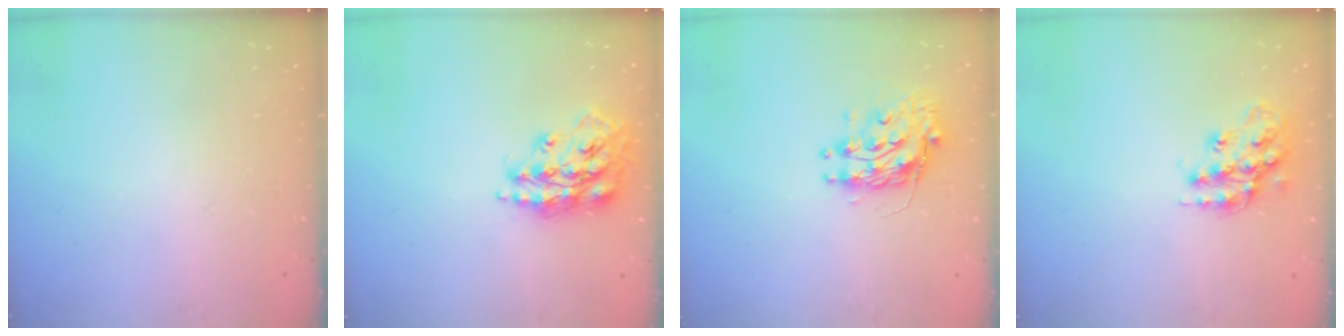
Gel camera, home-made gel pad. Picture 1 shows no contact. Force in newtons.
{"total": 16.1, "press": 16.0, "slide": 1.6}
{"total": 10.4, "press": 10.4, "slide": 0.9}
{"total": 15.0, "press": 15.0, "slide": 1.2}